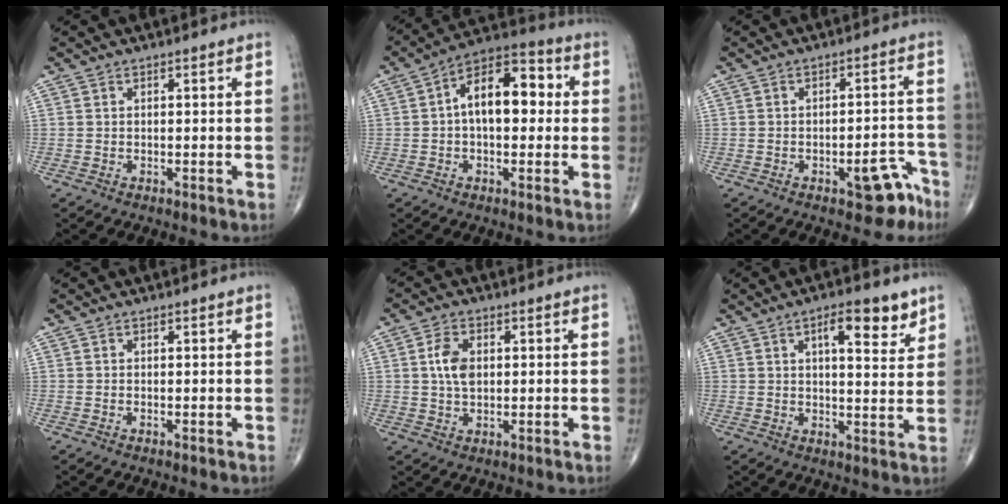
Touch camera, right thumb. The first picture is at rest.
{"total": 13.3, "force": [1.3, 7.3, 11.0], "torque": [-0.153, 0.036, 0.008]}
{"total": 7.0, "force": [-4.3, 3.0, 4.6], "torque": [-0.027, 0.041, -0.049]}
{"total": 0.0}
{"total": 5.4, "force": [0.9, 3.3, 4.2], "torque": [-0.079, -0.001, 0.015]}
{"total": 8.5, "force": [4.6, 2.7, 6.6], "torque": [-0.080, -0.024, 0.065]}